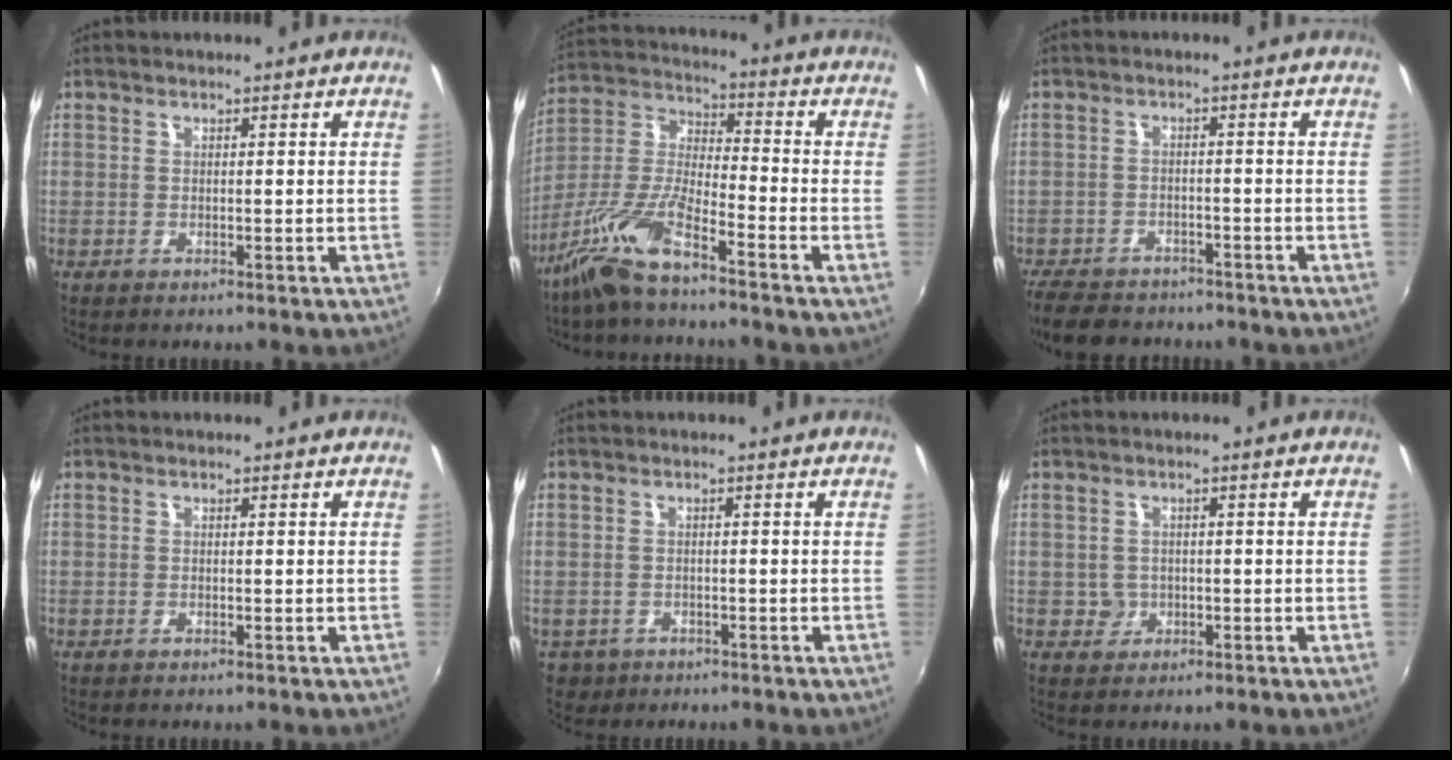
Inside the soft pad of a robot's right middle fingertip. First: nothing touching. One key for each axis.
{"total": 10.5, "fx": -7.7, "fy": 1.2, "fz": 7.0, "tx": -0.157, "ty": 0.007, "tz": -0.158}
{"total": 10.3, "fx": -8.5, "fy": 4.8, "fz": 3.3, "tx": -0.096, "ty": -0.005, "tz": -0.137}
{"total": 0.0}
{"total": 3.9, "fx": -1.7, "fy": 3.3, "fz": 1.2, "tx": -0.034, "ty": -0.007, "tz": -0.022}
{"total": 2.3, "fx": -0.5, "fy": 2.3, "fz": 0.2, "tx": -0.002, "ty": 0.001, "tz": -0.005}